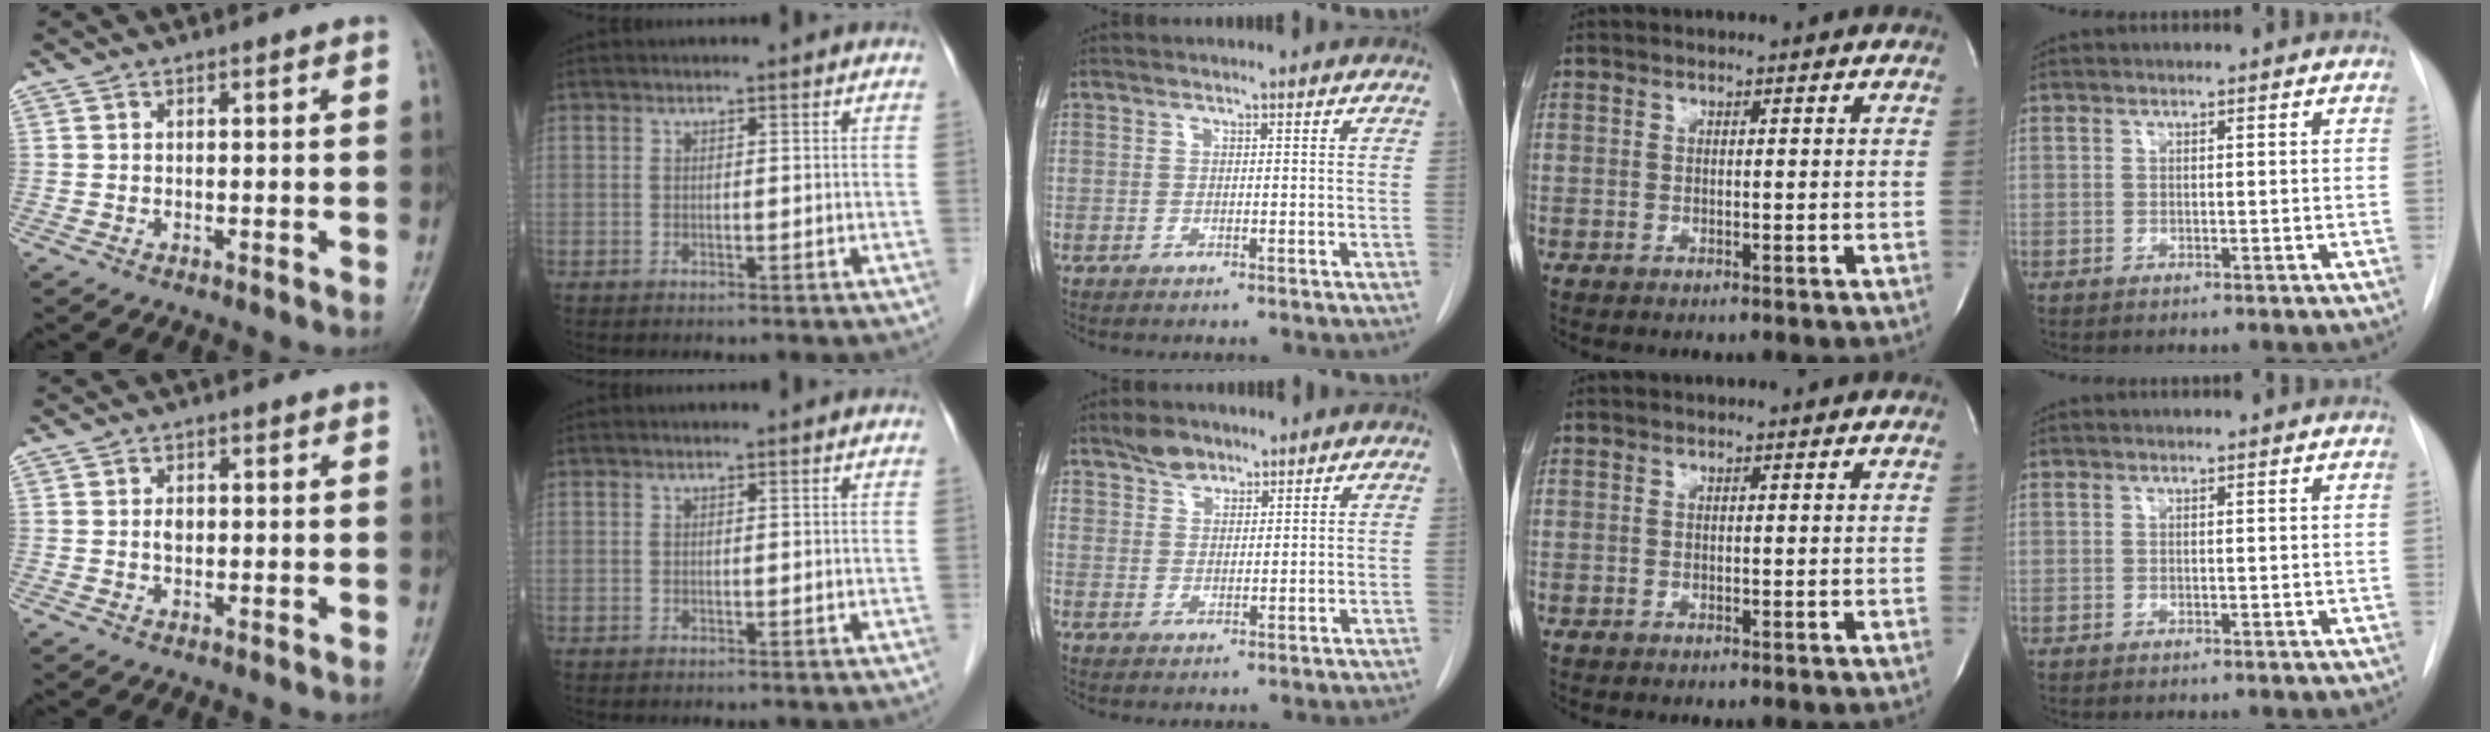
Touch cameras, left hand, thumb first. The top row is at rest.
{"thumb": {"total": 1.9, "force": [0.1, 1.4, 1.3], "torque": [-0.017, 0.001, 0.002]}, "middle": {"total": 3.3, "force": [2.8, 1.7, 0.9], "torque": [-0.017, 0.004, 0.051]}}